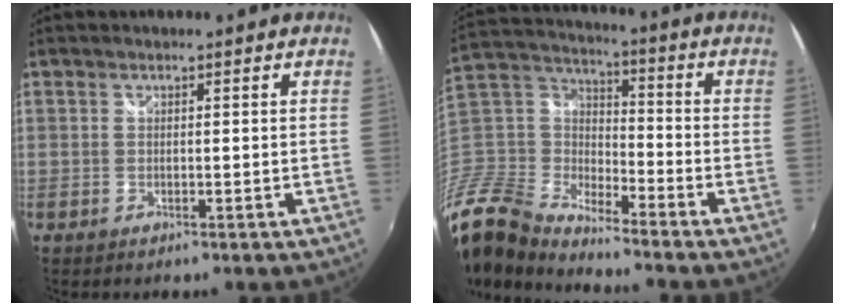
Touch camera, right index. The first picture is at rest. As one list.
[{"total": 15.4, "force": [-12.0, 7.1, 6.6], "torque": [-0.177, 0.001, -0.255]}]